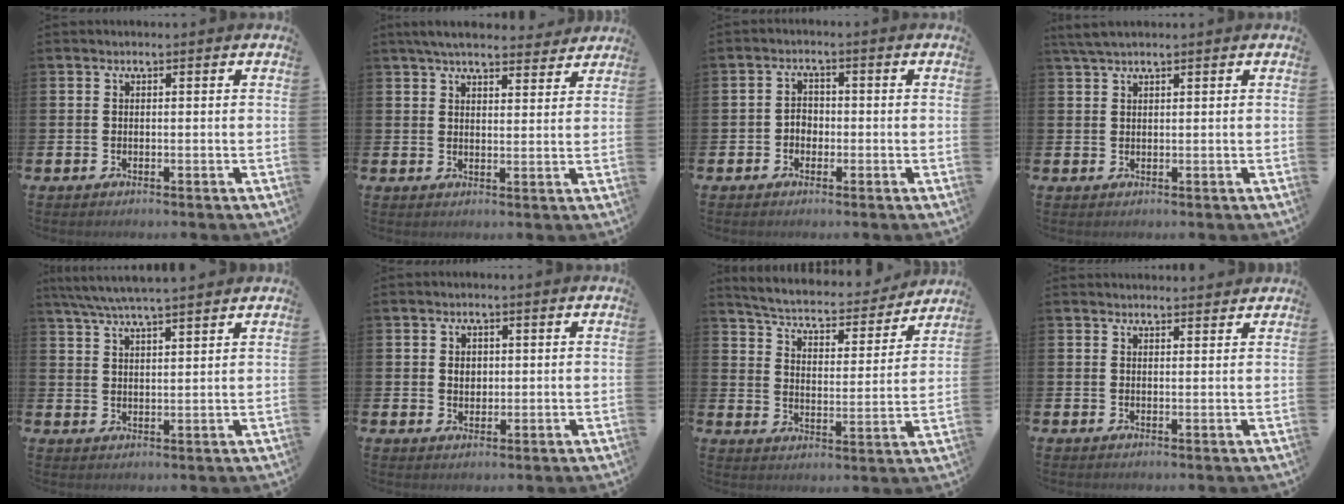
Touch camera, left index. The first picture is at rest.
{"total": 5.3, "force": [4.9, 1.2, 1.6], "torque": [-0.040, -0.016, 0.090]}
{"total": 2.2, "force": [-0.9, 1.8, 0.9], "torque": [-0.018, 0.006, -0.021]}
{"total": 2.5, "force": [2.0, 0.5, 1.4], "torque": [-0.033, 0.004, 0.038]}
{"total": 5.7, "force": [5.3, 0.1, 2.0], "torque": [-0.059, -0.016, 0.098]}
{"total": 1.9, "force": [0.7, 1.5, 0.9], "torque": [-0.001, 0.000, 0.008]}
{"total": 5.2, "force": [4.9, 1.0, 1.3], "torque": [-0.053, -0.042, 0.078]}
{"total": 1.9, "force": [1.9, 0.1, 0.0], "torque": [0.006, -0.011, 0.032]}